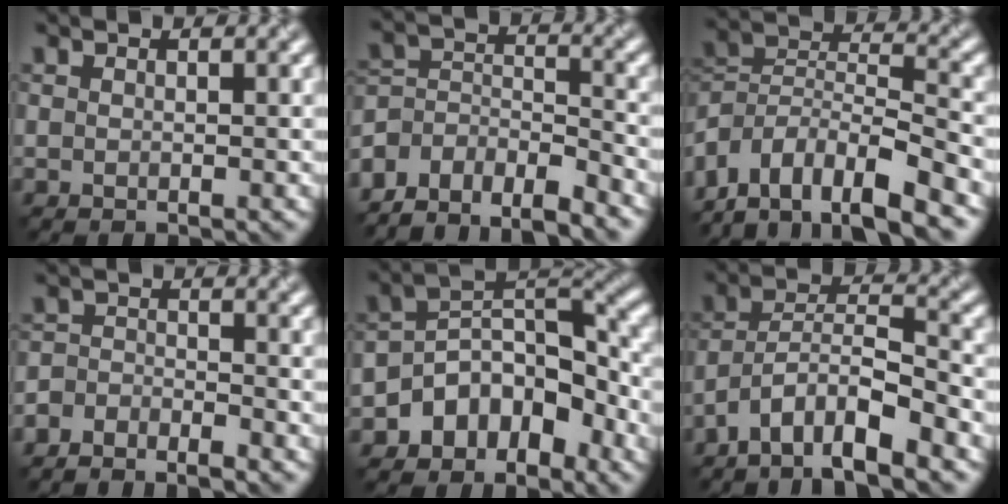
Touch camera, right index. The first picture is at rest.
{"total": 7.9, "force": [-6.8, 3.0, 2.7], "torque": [-0.041, 0.004, -0.113]}
{"total": 9.9, "force": [-6.8, 4.1, 5.9], "torque": [-0.110, 0.013, -0.120]}
{"total": 3.5, "force": [-3.2, 0.9, 0.9], "torque": [-0.012, 0.001, -0.063]}
{"total": 6.0, "force": [-3.2, 3.9, 3.3], "torque": [-0.033, 0.012, -0.069]}
{"total": 8.1, "force": [-5.9, 2.0, 5.1], "torque": [-0.079, 0.015, -0.113]}